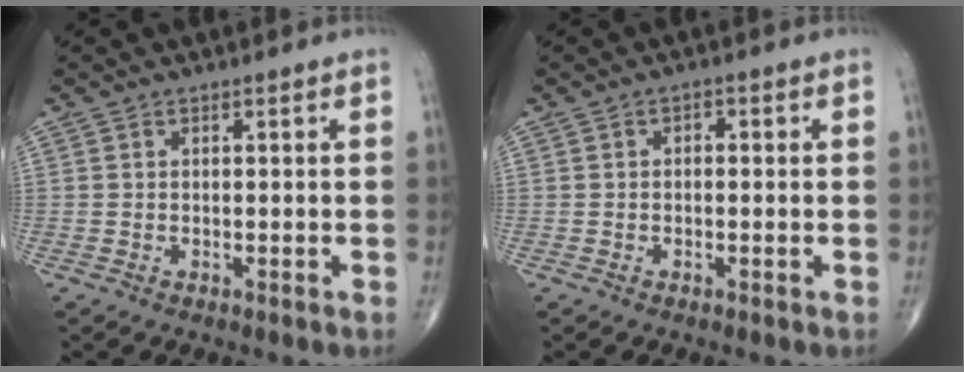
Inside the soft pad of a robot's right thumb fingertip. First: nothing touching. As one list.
[{"total": 1.3, "force": [0.0, 0.8, 0.9], "torque": [-0.007, 0.006, -0.005]}]